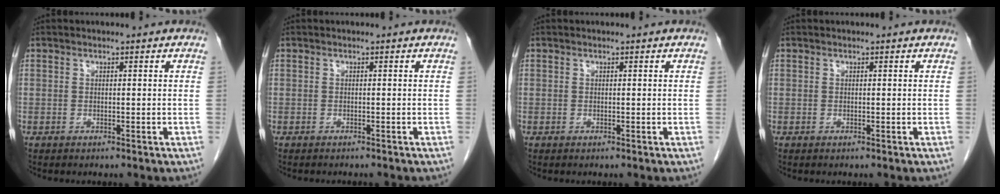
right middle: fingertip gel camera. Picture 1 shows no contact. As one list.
[{"total": 2.5, "force": [-2.3, 0.5, 0.9], "torque": [-0.015, -0.003, -0.026]}, {"total": 0.0}, {"total": 0.0}]